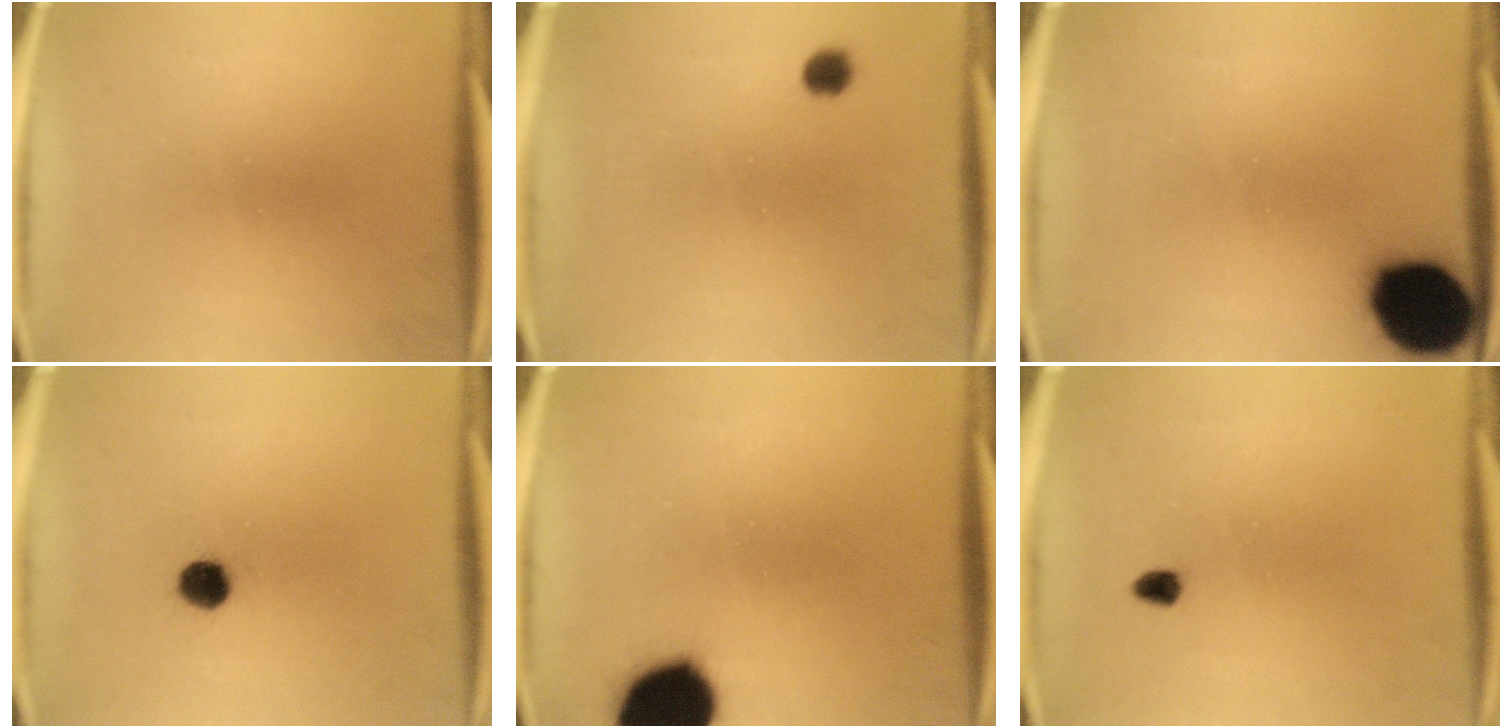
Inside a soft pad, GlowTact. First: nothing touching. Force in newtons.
{"total": 1.8}
{"total": 17.8}
{"total": 4.3}
{"total": 19.6}
{"total": 1.5}